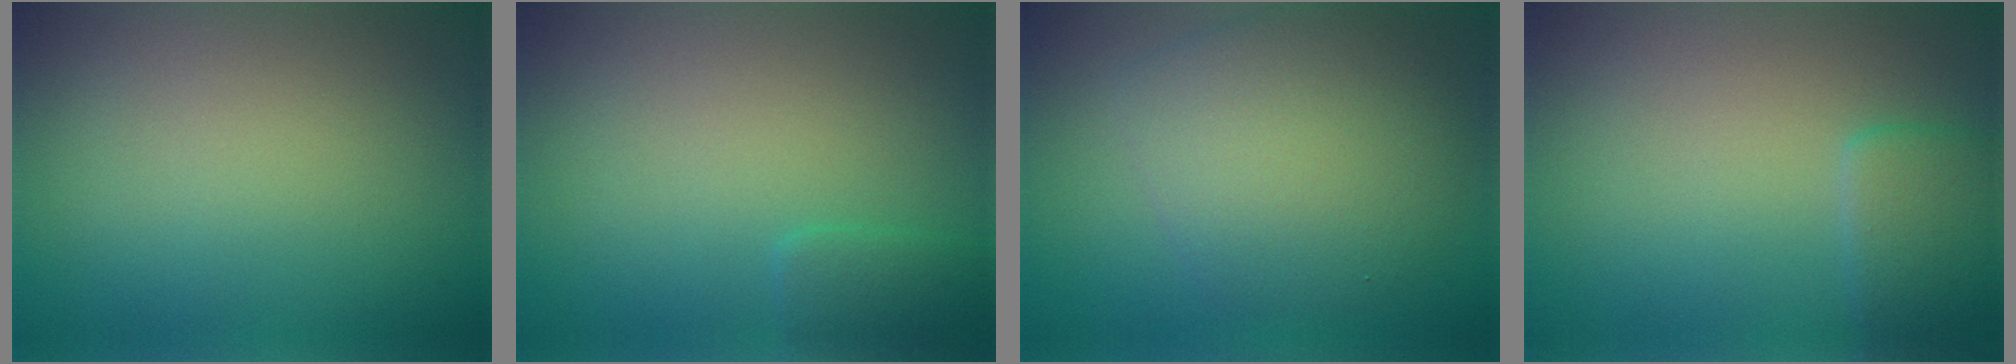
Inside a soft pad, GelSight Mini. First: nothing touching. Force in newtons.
{"total": 1.4, "press": 1.4, "slide": 0.1}
{"total": 6.2, "press": 6.2, "slide": 0.2}
{"total": 2.3, "press": 2.3, "slide": 0.2}